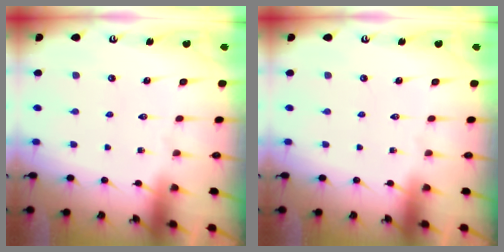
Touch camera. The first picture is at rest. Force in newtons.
{"total": 0.0}